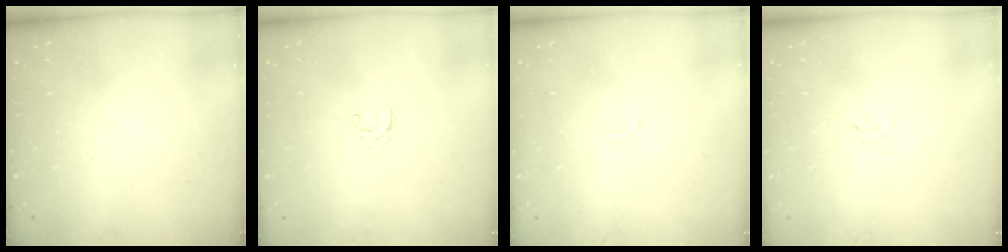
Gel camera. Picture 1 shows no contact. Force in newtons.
{"total": 2.4, "press": 2.3, "slide": 0.4}
{"total": 1.4, "press": 1.4, "slide": 0.3}
{"total": 0.0}